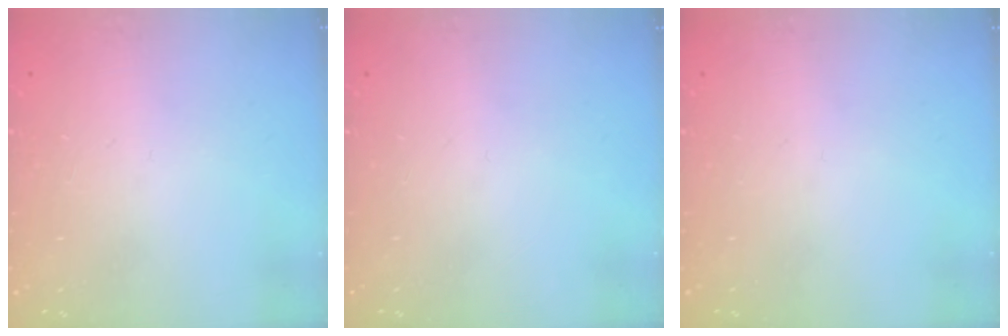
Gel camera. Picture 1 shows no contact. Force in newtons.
{"total": 0.0}
{"total": 0.0}